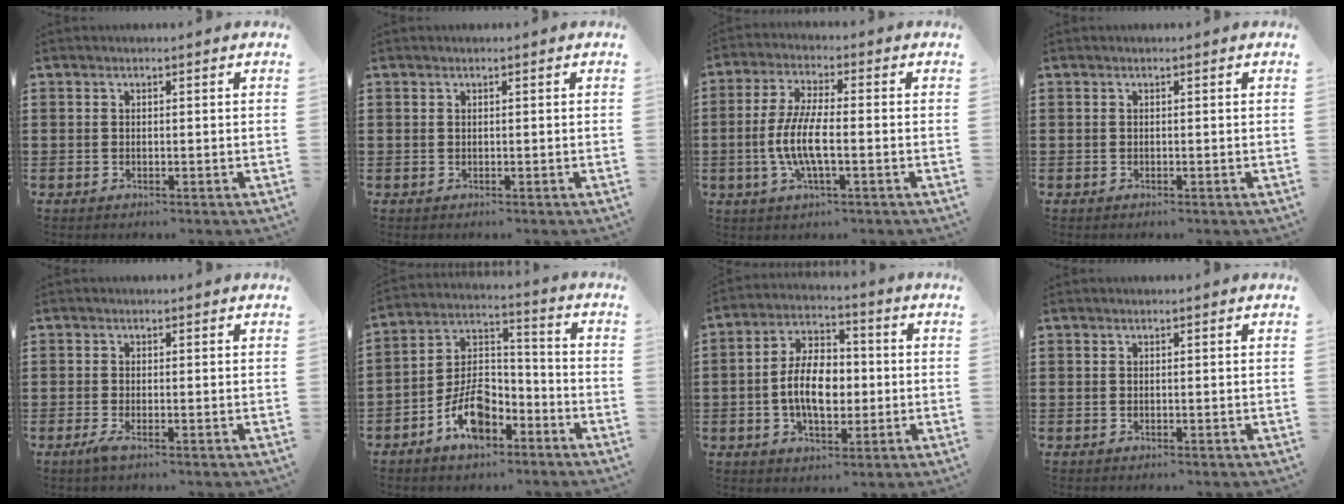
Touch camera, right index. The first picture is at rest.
{"total": 0.0}
{"total": 7.4, "force": [-1.9, 2.0, 6.8], "torque": [-0.151, -0.010, -0.042]}
{"total": 0.0}
{"total": 1.3, "force": [-0.6, 0.0, 1.2], "torque": [-0.026, -0.008, -0.011]}
{"total": 9.2, "force": [-5.5, 5.0, 5.4], "torque": [-0.113, 0.014, -0.103]}
{"total": 8.6, "force": [-0.8, 5.2, 6.9], "torque": [-0.148, 0.005, -0.023]}
{"total": 0.0}